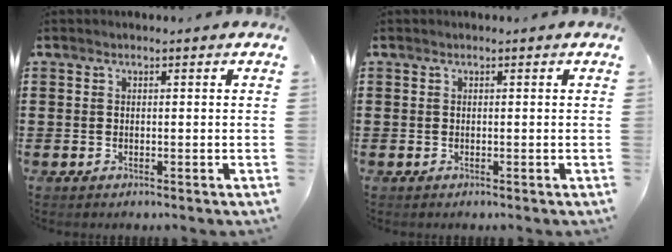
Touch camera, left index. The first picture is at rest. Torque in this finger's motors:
{"motor_torque": [-0.01, -0.01, 0.02, 0.00]}